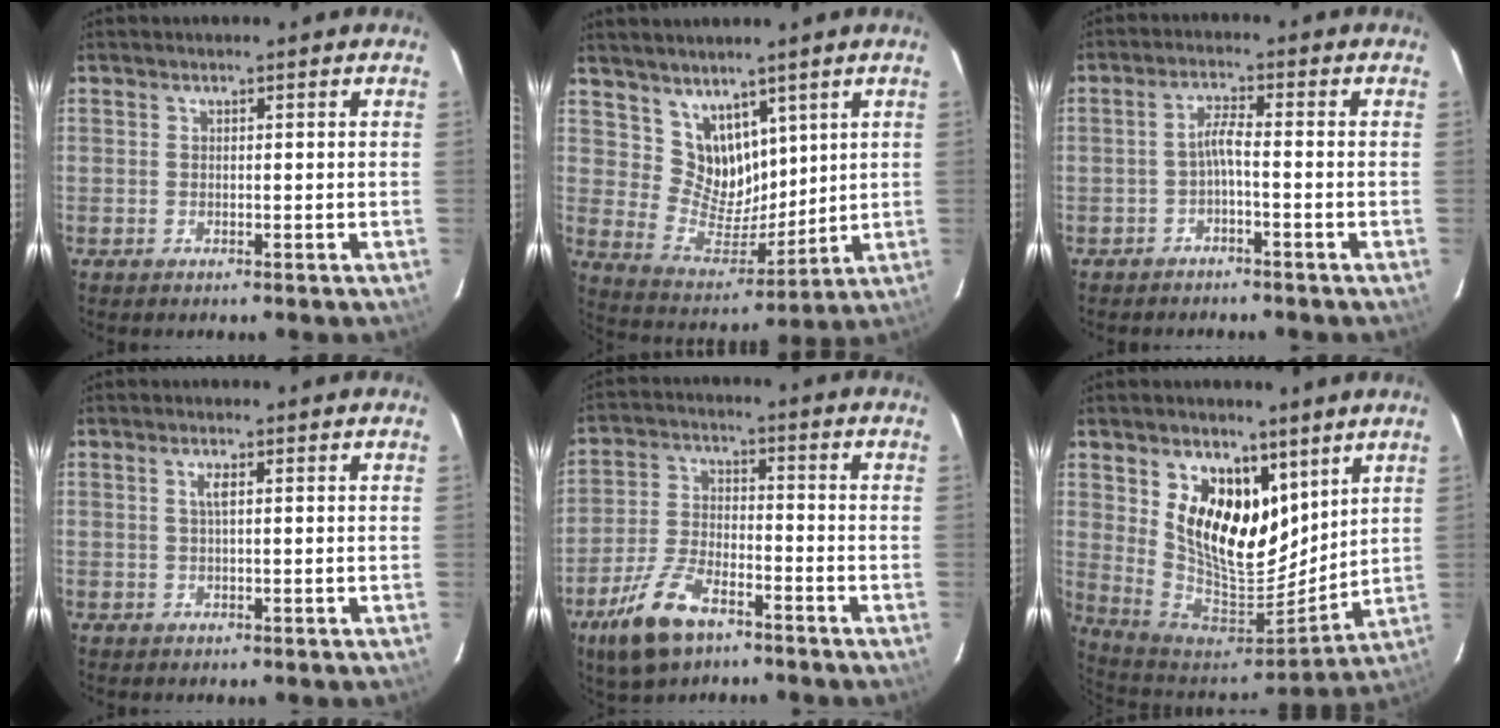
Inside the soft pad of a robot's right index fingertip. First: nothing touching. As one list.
[{"total": 9.9, "force": [6.2, 6.9, 3.6], "torque": [-0.058, -0.008, 0.131]}, {"total": 2.6, "force": [-1.3, 0.0, 2.2], "torque": [-0.049, 0.010, -0.024]}, {"total": 1.5, "force": [0.5, 0.2, 1.4], "torque": [-0.024, 0.005, 0.010]}, {"total": 11.9, "force": [-7.7, 5.1, 7.5], "torque": [-0.171, -0.011, -0.145]}, {"total": 16.8, "force": [7.5, 10.1, 11.1], "torque": [-0.213, -0.008, 0.146]}]